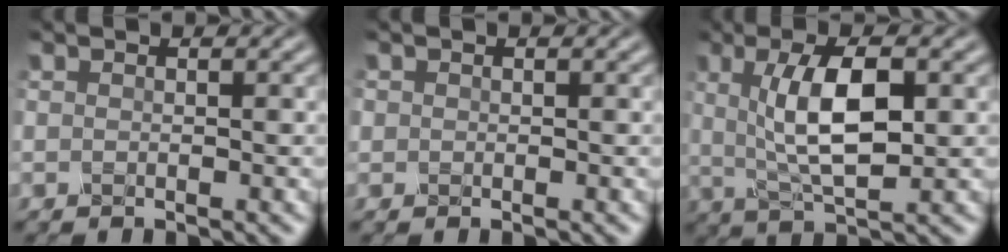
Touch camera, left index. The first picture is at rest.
{"total": 0.6, "force": [0.1, 0.5, 0.0], "torque": [0.005, 0.000, 0.000]}
{"total": 7.0, "force": [1.0, 2.3, 6.5], "torque": [-0.116, 0.004, 0.018]}